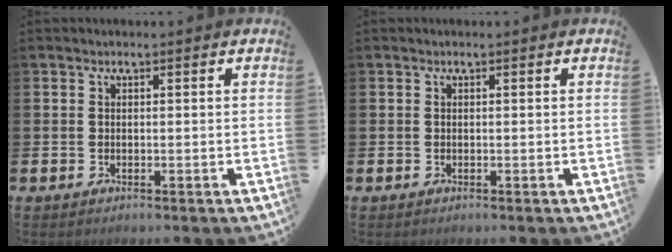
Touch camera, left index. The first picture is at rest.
{"total": 0.0}